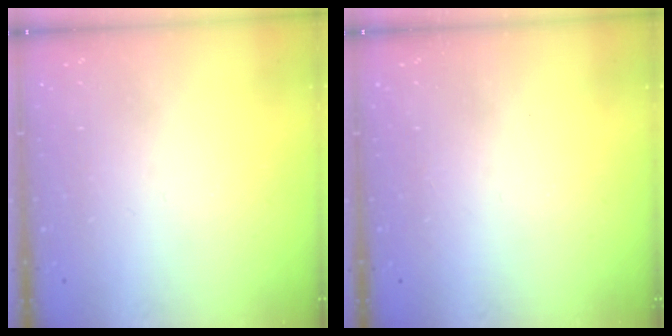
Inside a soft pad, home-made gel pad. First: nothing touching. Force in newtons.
{"total": 1.6, "press": 1.6, "slide": 0.2}